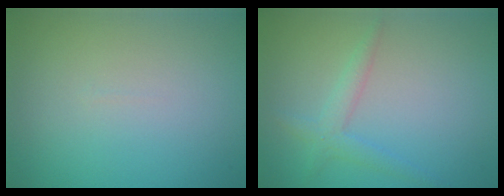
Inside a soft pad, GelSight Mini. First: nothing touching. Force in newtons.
{"total": 2.0, "press": 2.0, "slide": 0.1}